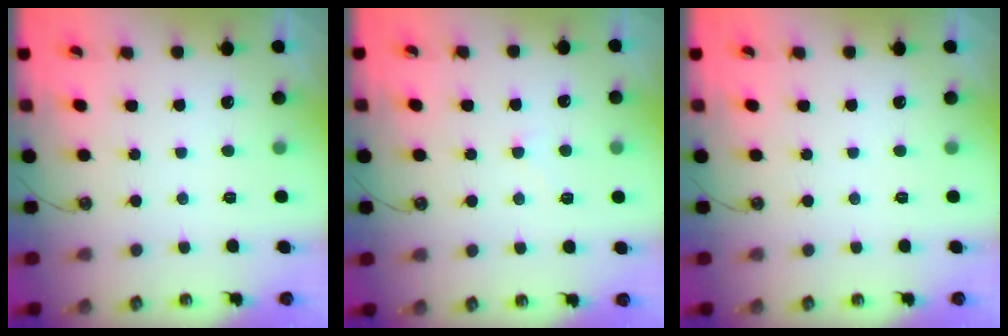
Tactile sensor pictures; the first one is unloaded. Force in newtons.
{"total": 1.9, "press": 1.8, "slide": 0.6}
{"total": 0.0}